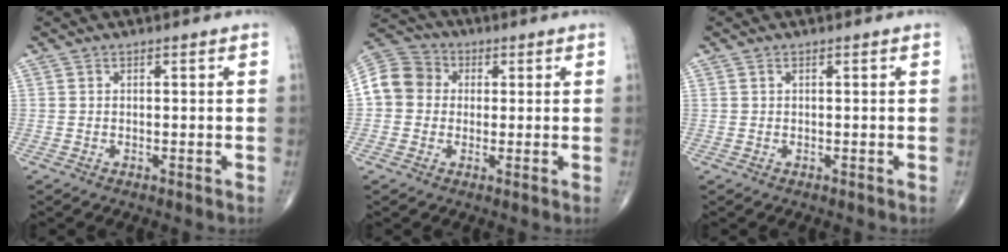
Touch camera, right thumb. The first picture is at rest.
{"total": 9.5, "force": [0.7, 8.4, 4.2], "torque": [-0.067, 0.025, 0.001]}
{"total": 0.0}